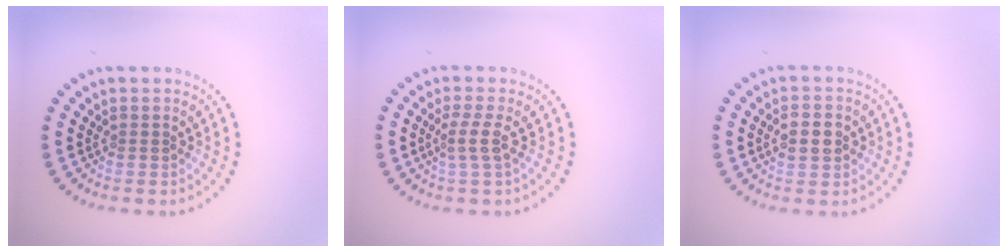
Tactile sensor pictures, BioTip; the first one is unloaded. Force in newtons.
{"total": 1.9, "press": 1.4, "slide": 1.2}
{"total": 2.7, "press": 2.7, "slide": 0.2}